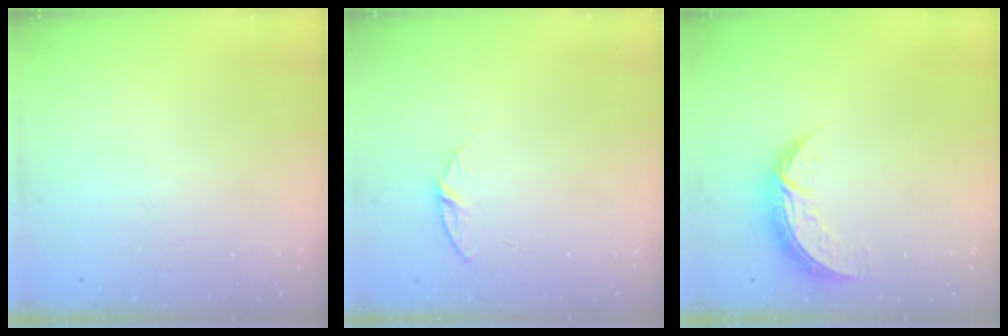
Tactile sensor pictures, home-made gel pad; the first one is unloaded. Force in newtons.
{"total": 5.9, "press": 5.8, "slide": 0.6}
{"total": 8.5, "press": 8.5, "slide": 0.3}